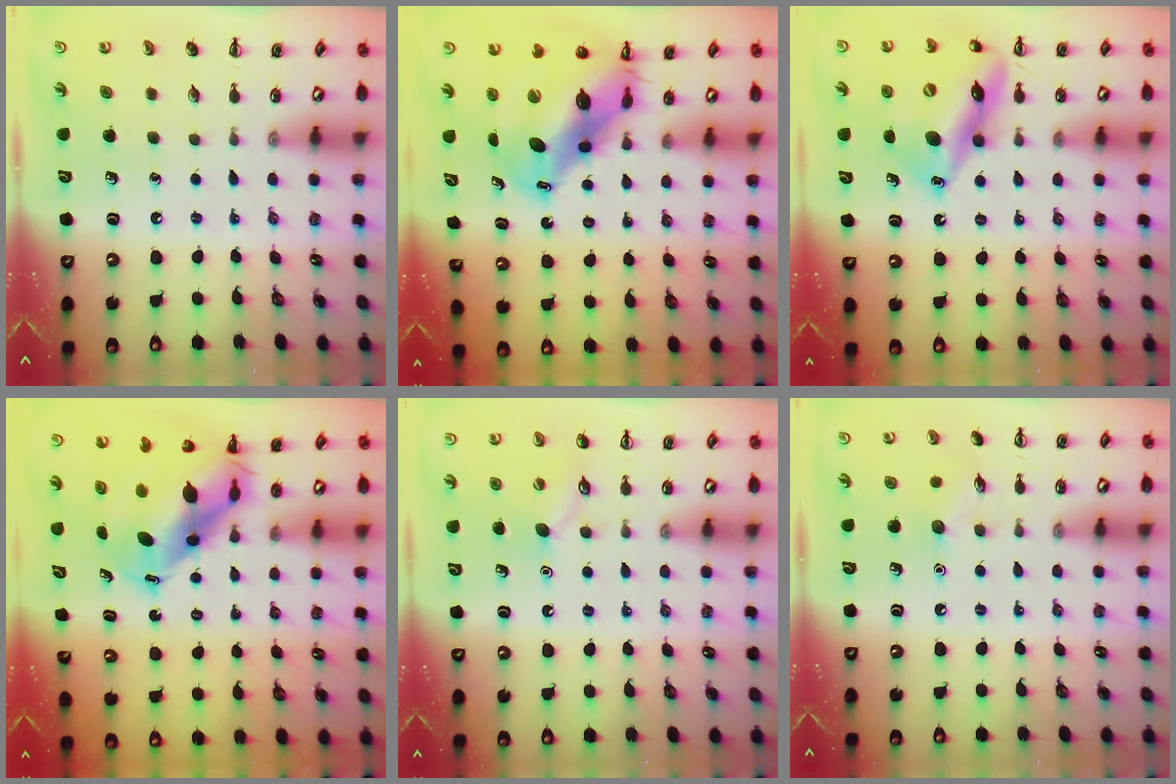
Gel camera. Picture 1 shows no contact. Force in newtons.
{"total": 13.6, "press": 12.9, "slide": 4.1}
{"total": 17.5, "press": 17.1, "slide": 3.6}
{"total": 10.0, "press": 9.7, "slide": 2.6}
{"total": 6.3, "press": 6.0, "slide": 1.7}
{"total": 6.0, "press": 5.9, "slide": 1.5}